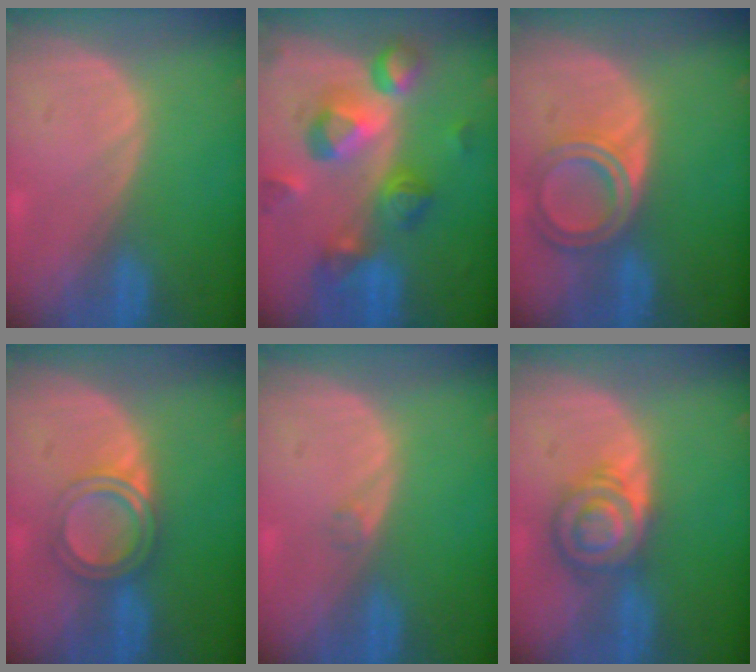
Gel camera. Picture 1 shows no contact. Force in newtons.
{"total": 10.3, "press": 9.3, "slide": 4.6}
{"total": 6.4, "press": 5.7, "slide": 2.8}
{"total": 4.8, "press": 4.5, "slide": 1.7}
{"total": 0.8, "press": 0.8, "slide": 0.1}
{"total": 6.4, "press": 6.4, "slide": 0.0}